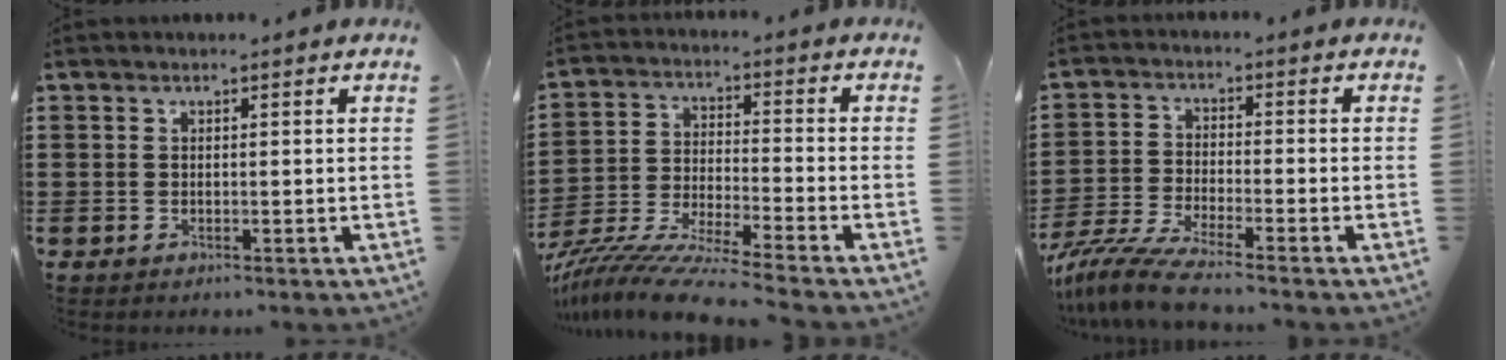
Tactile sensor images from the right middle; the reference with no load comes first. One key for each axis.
{"total": 8.7, "fx": -8.2, "fy": -0.6, "fz": 2.7, "tx": -0.057, "ty": -0.008, "tz": -0.166}
{"total": 6.7, "fx": -5.9, "fy": 0.1, "fz": 3.0, "tx": -0.080, "ty": -0.014, "tz": -0.120}